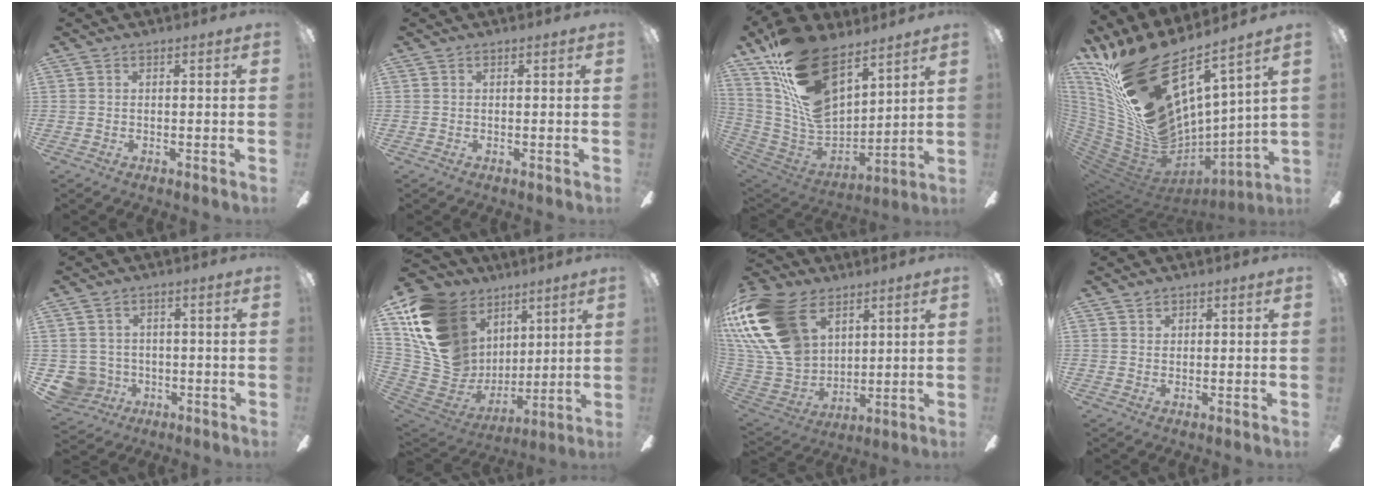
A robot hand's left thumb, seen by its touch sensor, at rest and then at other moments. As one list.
[{"total": 0.0}, {"total": 22.5, "force": [13.3, 11.8, 13.8], "torque": [-0.264, -0.079, 0.244]}, {"total": 25.6, "force": [15.3, 10.6, 17.6], "torque": [-0.324, -0.142, 0.301]}, {"total": 5.8, "force": [-0.6, 5.8, 0.6], "torque": [-0.038, 0.001, -0.007]}, {"total": 21.0, "force": [9.2, 16.1, 10.0], "torque": [-0.217, -0.049, 0.192]}, {"total": 25.4, "force": [11.2, 16.8, 15.4], "torque": [-0.351, -0.037, 0.209]}, {"total": 1.2, "force": [0.9, 0.8, 0.2], "torque": [-0.004, 0.002, 0.018]}]